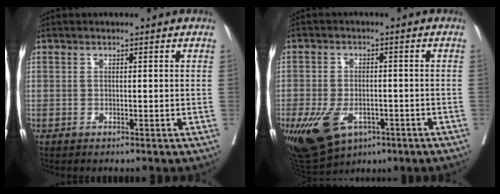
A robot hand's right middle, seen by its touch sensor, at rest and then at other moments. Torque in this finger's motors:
{"motor_torque": [1.60, -0.54, 1.05, 0.21]}